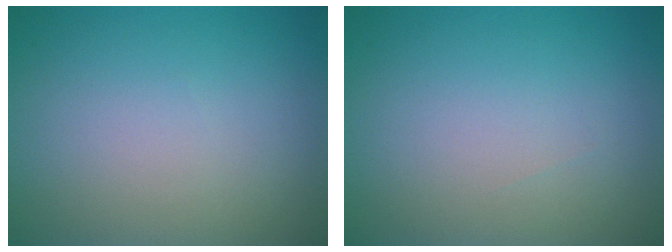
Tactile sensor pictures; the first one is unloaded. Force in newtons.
{"total": 0.0}